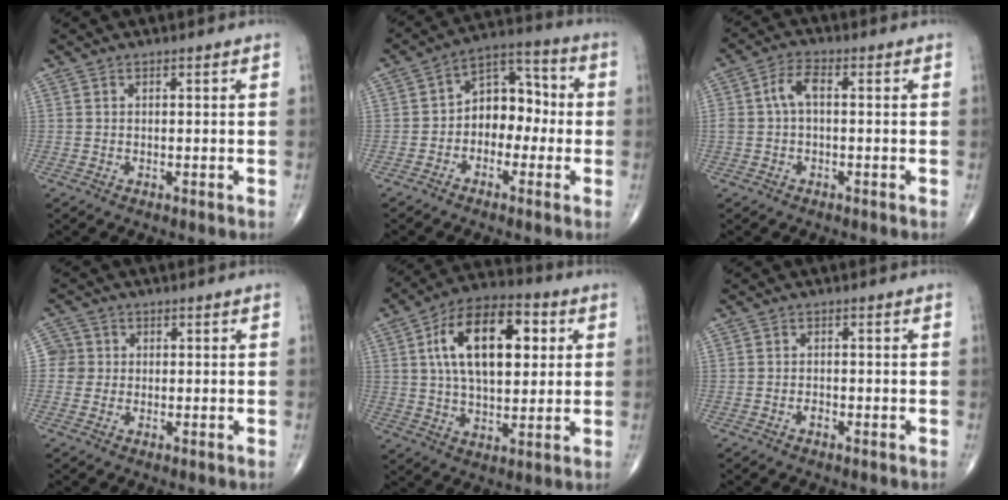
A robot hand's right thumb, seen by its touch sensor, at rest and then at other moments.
{"total": 9.8, "force": [-1.3, 7.0, 6.7], "torque": [-0.061, 0.044, -0.038]}
{"total": 4.6, "force": [0.2, 2.4, 3.8], "torque": [-0.079, 0.018, 0.000]}
{"total": 3.2, "force": [0.1, 3.2, 0.1], "torque": [0.027, 0.008, -0.004]}
{"total": 18.9, "force": [4.7, 10.0, 15.4], "torque": [-0.230, 0.010, 0.073]}
{"total": 1.0, "force": [-0.6, 0.6, 0.6], "torque": [-0.008, 0.002, -0.011]}